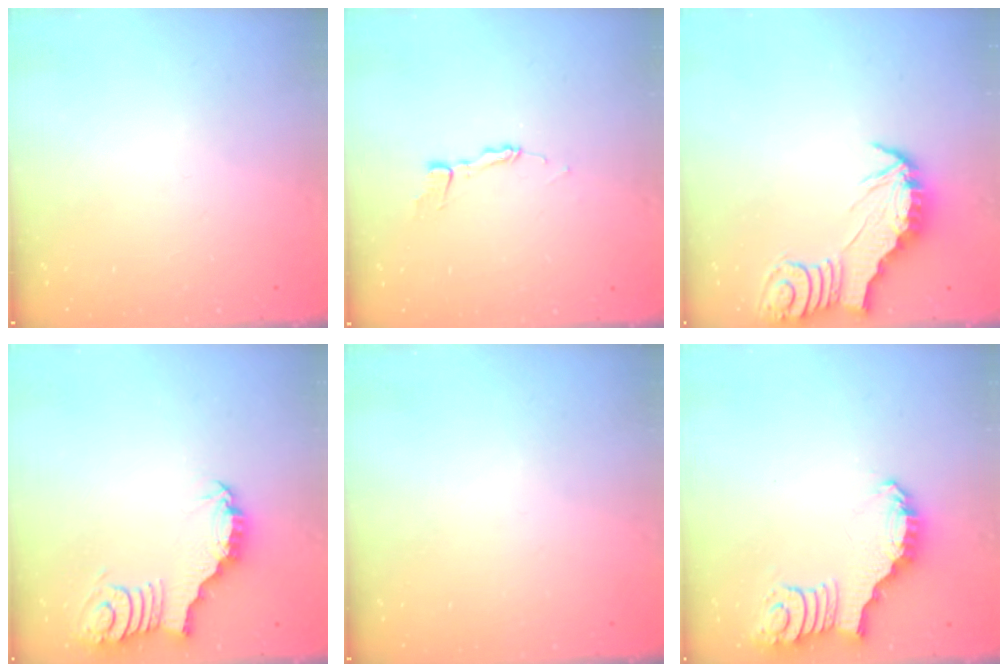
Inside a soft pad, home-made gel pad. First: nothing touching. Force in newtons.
{"total": 3.3, "press": 3.3, "slide": 0.4}
{"total": 2.8, "press": 2.8, "slide": 0.3}
{"total": 2.3, "press": 2.3, "slide": 0.4}
{"total": 0.0}
{"total": 2.6, "press": 2.6, "slide": 0.3}